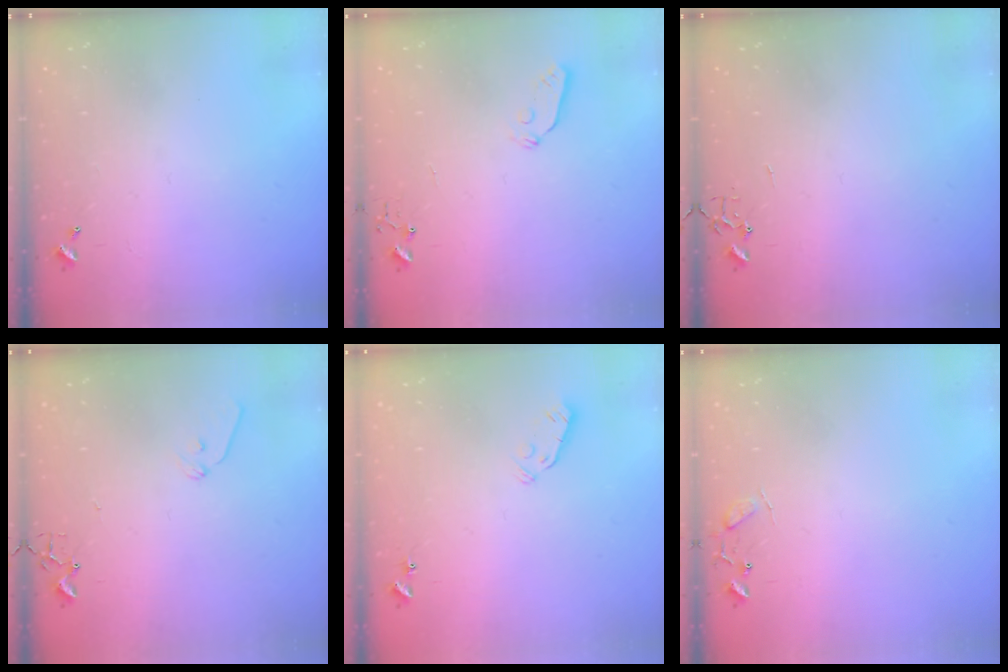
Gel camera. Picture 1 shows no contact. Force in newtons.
{"total": 3.6, "press": 3.6, "slide": 0.5}
{"total": 0.0}
{"total": 7.0, "press": 6.9, "slide": 0.8}
{"total": 3.8, "press": 3.7, "slide": 0.8}
{"total": 8.0, "press": 8.0, "slide": 0.5}